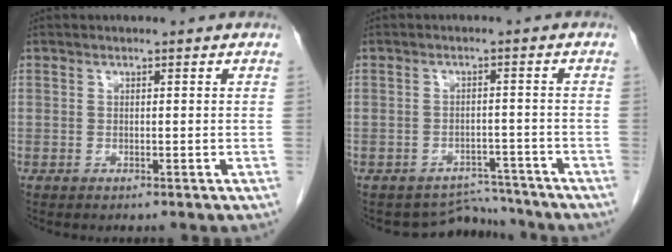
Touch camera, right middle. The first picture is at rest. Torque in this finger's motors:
{"motor_torque": [-0.07, -0.14, -0.15, -0.02]}